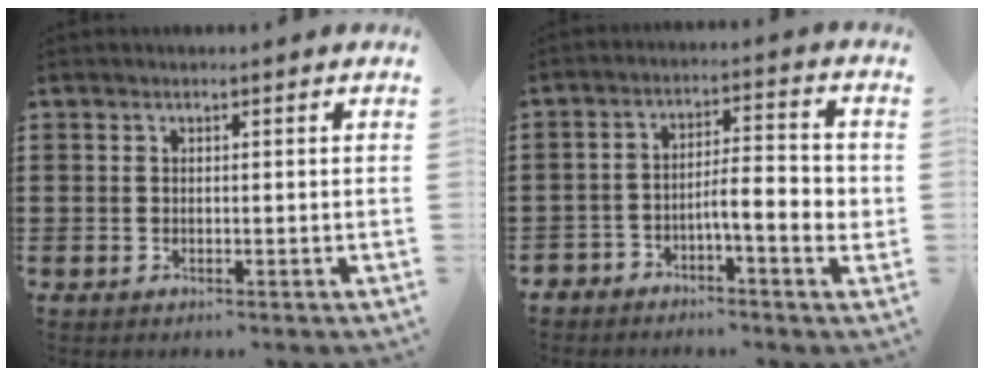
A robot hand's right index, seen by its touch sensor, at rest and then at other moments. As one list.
[{"total": 5.6, "force": [-2.8, 1.4, 4.7], "torque": [-0.089, -0.002, -0.054]}]